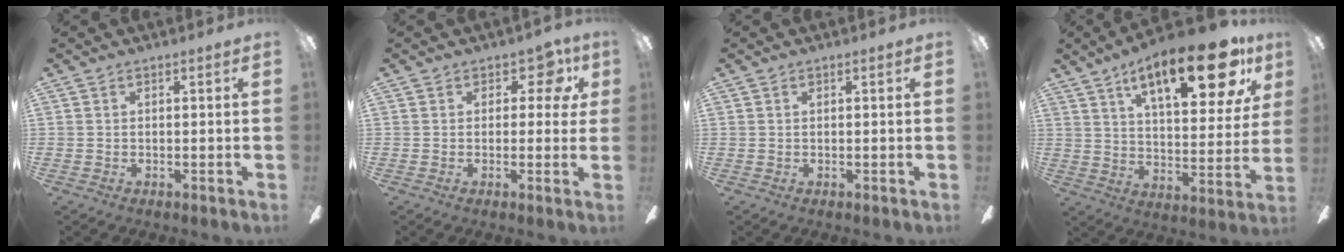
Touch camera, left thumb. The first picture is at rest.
{"total": 5.6, "force": [2.4, 3.8, 3.3], "torque": [-0.033, -0.007, 0.036]}
{"total": 0.0}
{"total": 22.9, "force": [13.3, 8.3, 16.7], "torque": [-0.239, -0.065, 0.208]}